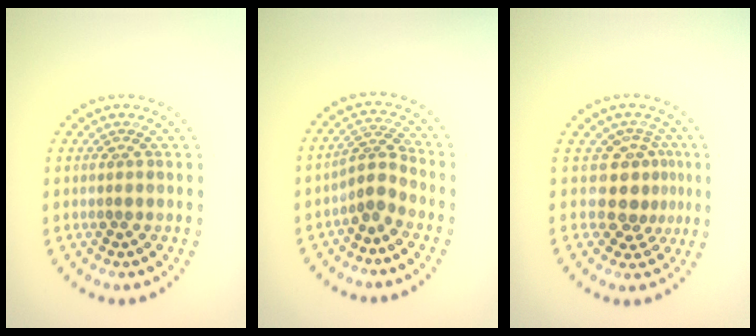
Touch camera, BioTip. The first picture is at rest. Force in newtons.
{"total": 2.5, "press": 1.8, "slide": 1.7}
{"total": 3.0, "press": 2.1, "slide": 2.1}